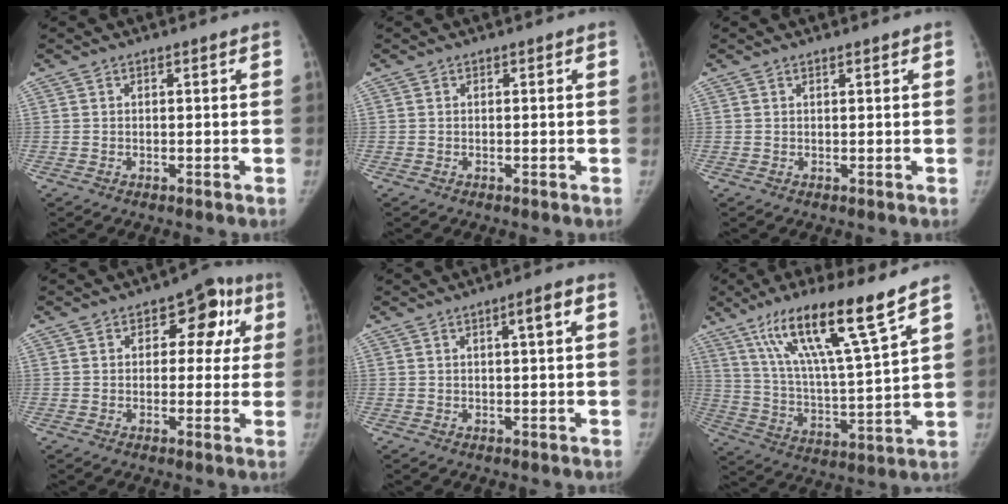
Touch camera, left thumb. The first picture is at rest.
{"total": 0.0}
{"total": 0.7, "force": [0.5, 0.1, 0.4], "torque": [-0.008, -0.002, 0.010]}
{"total": 9.1, "force": [2.8, 5.9, 6.3], "torque": [-0.024, 0.012, 0.027]}
{"total": 3.3, "force": [1.0, 0.2, 3.2], "torque": [-0.049, 0.007, 0.015]}
{"total": 18.4, "force": [12.0, 1.2, 13.9], "torque": [-0.231, -0.055, 0.213]}